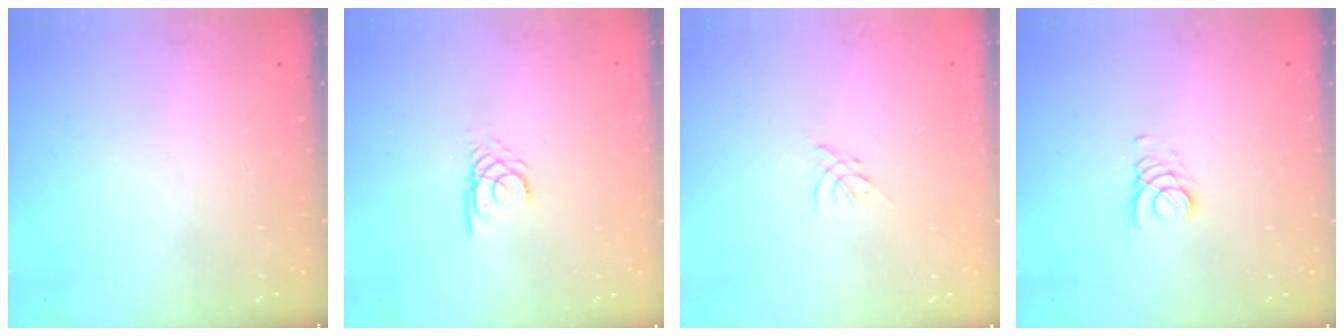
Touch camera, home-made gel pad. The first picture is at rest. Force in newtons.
{"total": 2.4, "press": 2.4, "slide": 0.2}
{"total": 0.0}
{"total": 2.7, "press": 2.7, "slide": 0.3}